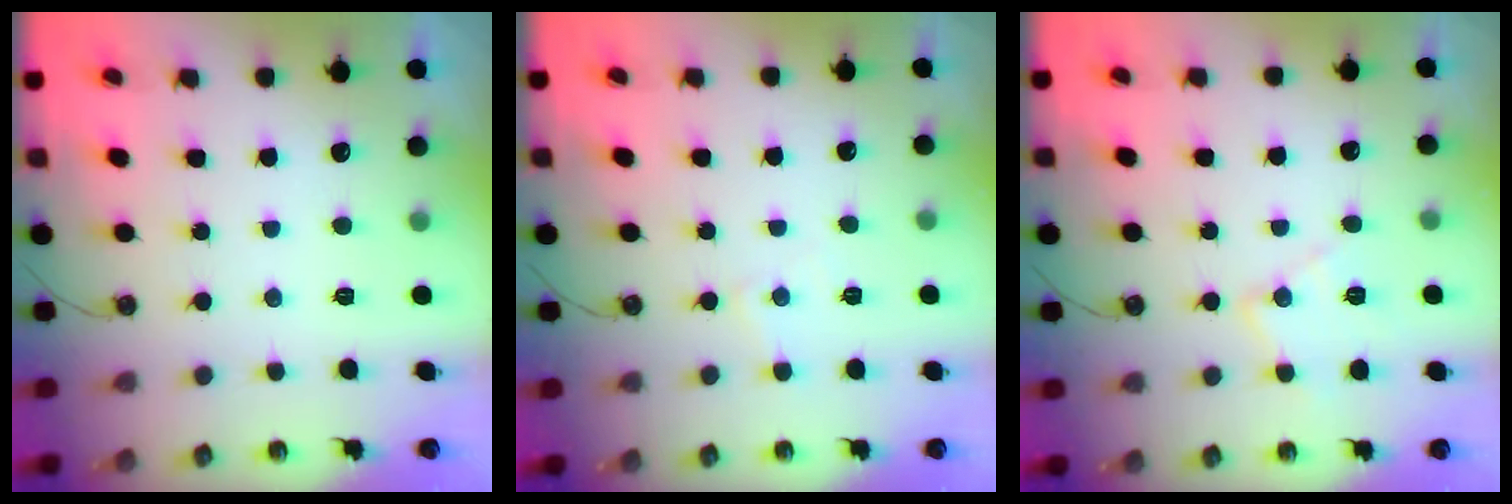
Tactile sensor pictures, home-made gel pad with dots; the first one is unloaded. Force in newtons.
{"total": 3.8, "press": 3.7, "slide": 0.5}
{"total": 9.6, "press": 9.5, "slide": 0.6}